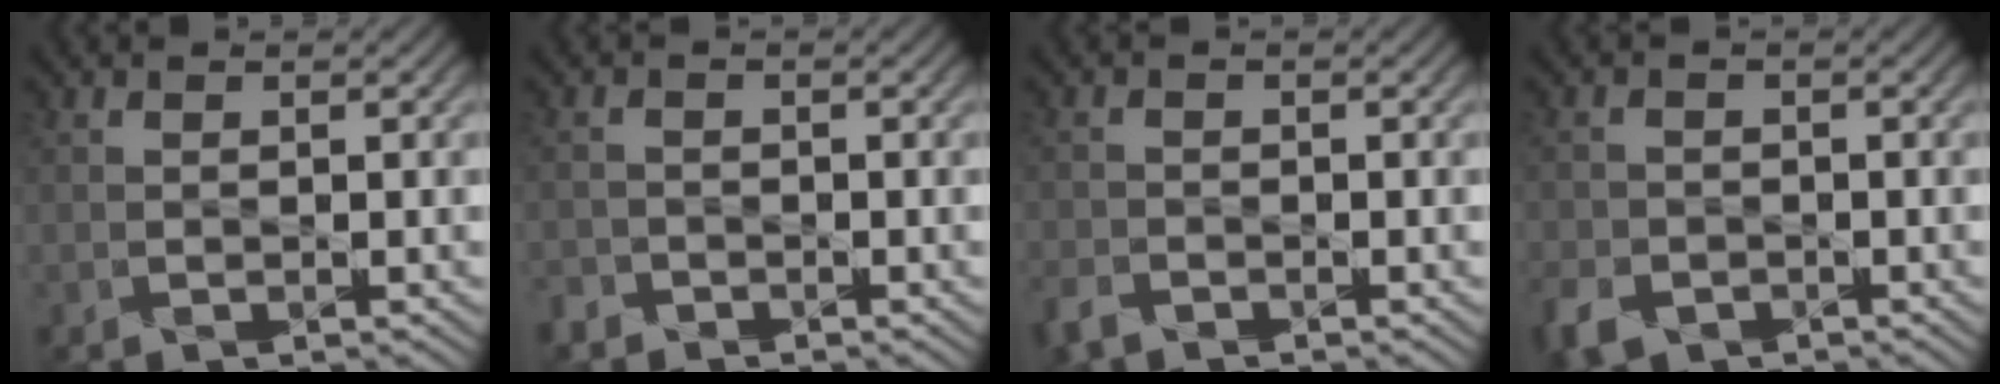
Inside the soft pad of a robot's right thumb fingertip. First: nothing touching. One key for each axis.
{"total": 1.8, "fx": -1.5, "fy": 1.0, "fz": 0.2, "tx": -0.005, "ty": -0.002, "tz": -0.037}
{"total": 2.6, "fx": -2.1, "fy": 1.2, "fz": 1.0, "tx": -0.028, "ty": -0.010, "tz": -0.053}
{"total": 4.4, "fx": -2.7, "fy": 2.9, "fz": 1.9, "tx": -0.051, "ty": -0.010, "tz": -0.058}